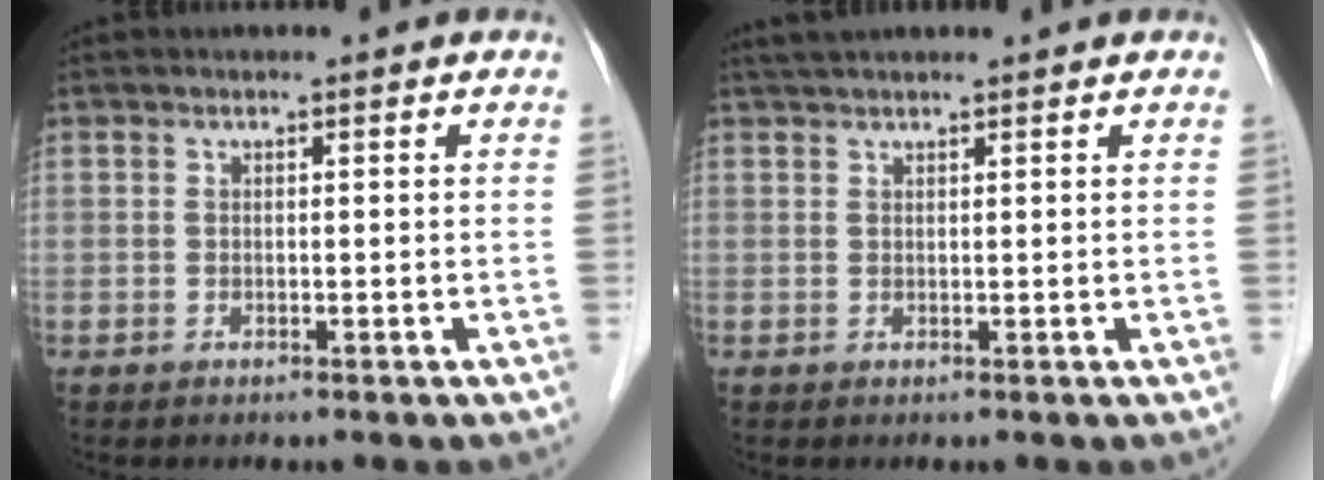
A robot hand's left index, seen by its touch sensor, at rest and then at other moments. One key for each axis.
{"total": 3.3, "fx": 3.0, "fy": -0.1, "fz": 1.4, "tx": -0.015, "ty": 0.028, "tz": 0.051}